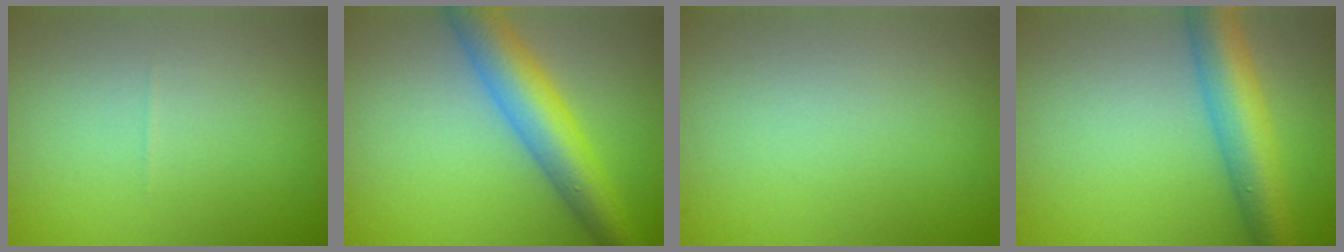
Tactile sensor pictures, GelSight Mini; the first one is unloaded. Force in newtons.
{"total": 6.7, "press": 6.7, "slide": 0.2}
{"total": 0.0}
{"total": 6.5, "press": 6.5, "slide": 0.2}